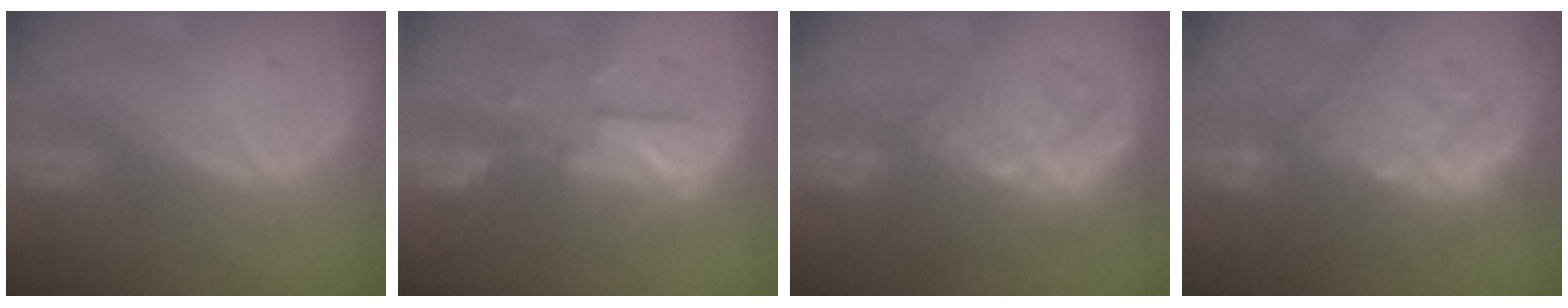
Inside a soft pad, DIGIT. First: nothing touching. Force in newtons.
{"total": 8.0, "press": 8.0, "slide": 0.6}
{"total": 9.5, "press": 8.6, "slide": 4.1}
{"total": 9.1, "press": 9.0, "slide": 1.7}